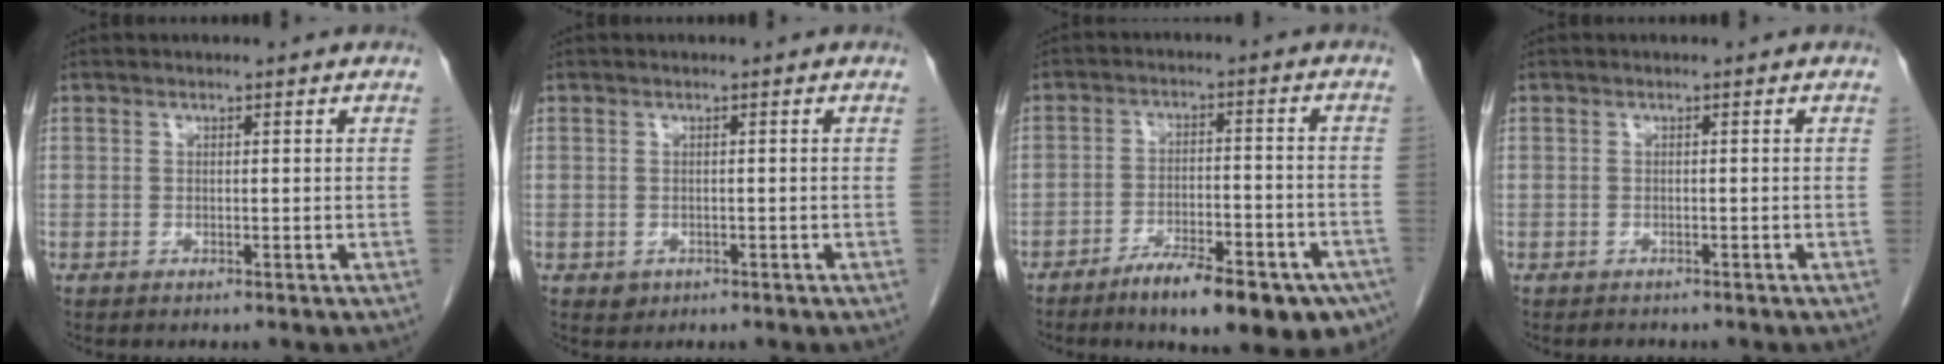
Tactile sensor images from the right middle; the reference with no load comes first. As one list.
[{"total": 1.2, "force": [-0.5, 1.0, 0.3], "torque": [-0.004, 0.003, -0.002]}, {"total": 13.9, "force": [-9.5, 3.9, 9.4], "torque": [-0.098, 0.007, -0.137]}, {"total": 1.1, "force": [-1.0, 0.4, 0.1], "torque": [-0.011, -0.004, -0.014]}]